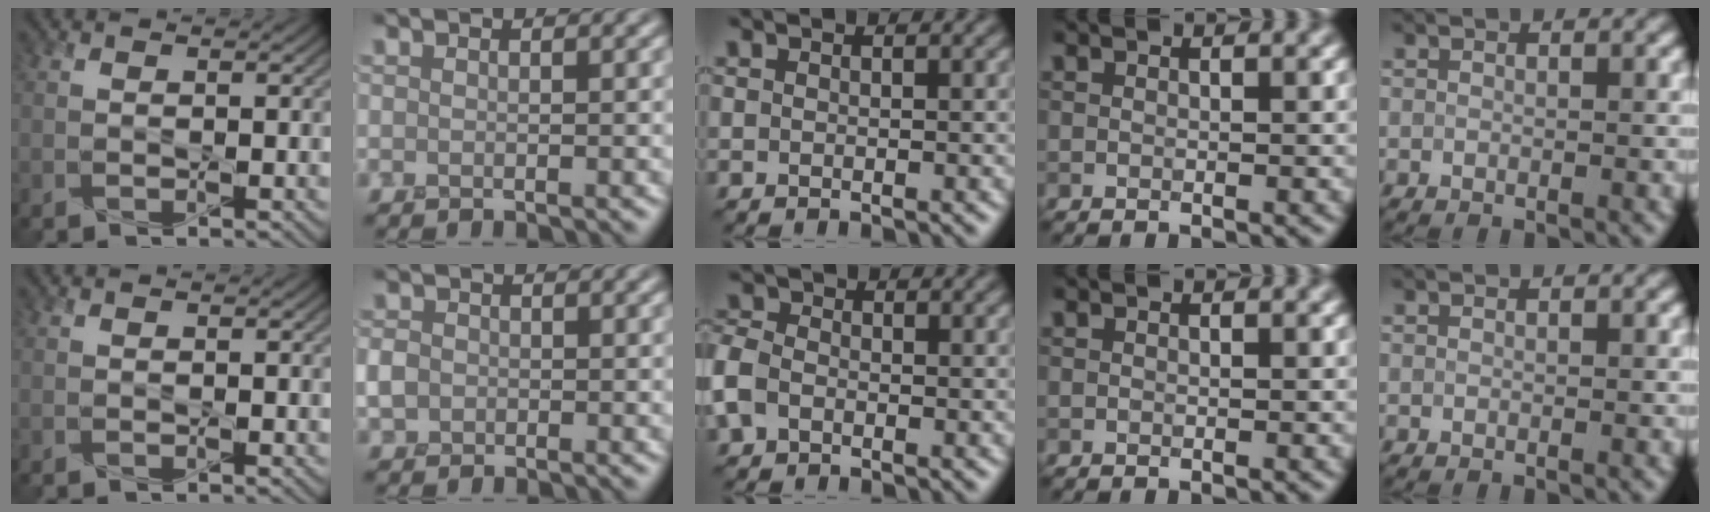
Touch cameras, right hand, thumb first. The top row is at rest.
{"index": {"total": 1.7, "force": [-0.3, 1.5, 0.7], "torque": [-0.014, 0.002, -0.014]}, "middle": {"total": 3.6, "force": [-1.2, 2.7, 2.1], "torque": [-0.061, 0.004, -0.037]}}